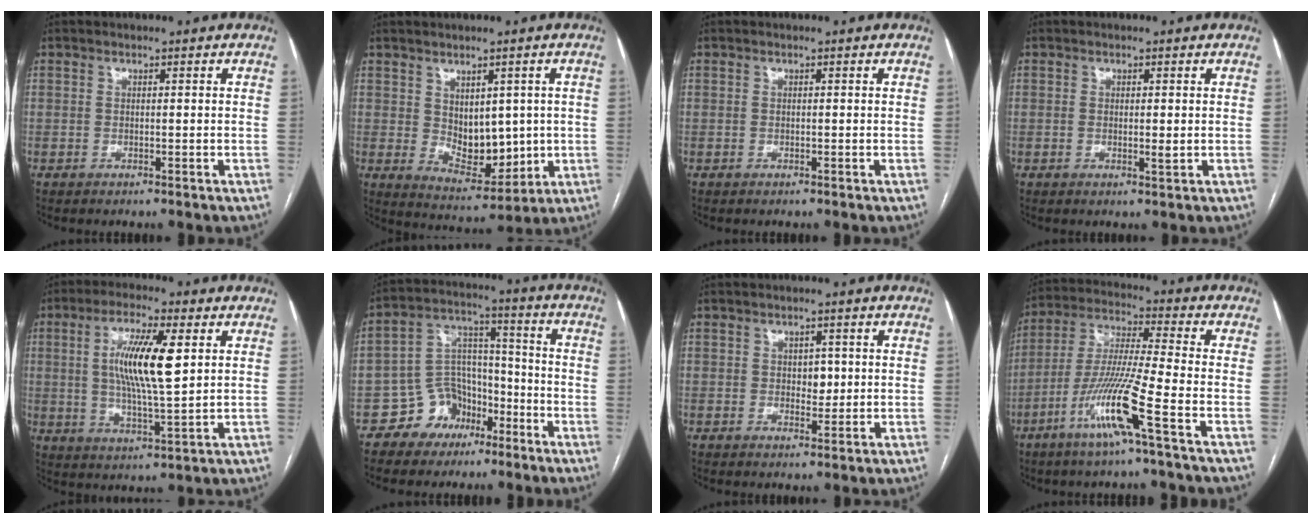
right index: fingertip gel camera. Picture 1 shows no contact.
{"total": 7.5, "force": [0.5, 4.3, 6.1], "torque": [-0.088, -0.004, 0.030]}
{"total": 0.0}
{"total": 1.5, "force": [0.0, 0.3, 1.5], "torque": [-0.025, -0.005, 0.001]}
{"total": 11.1, "force": [2.4, 1.6, 10.8], "torque": [-0.200, 0.000, 0.042]}
{"total": 9.1, "force": [-5.4, 6.9, 2.3], "torque": [-0.045, 0.039, -0.087]}
{"total": 2.2, "force": [0.3, 1.5, 1.6], "torque": [-0.016, 0.000, 0.006]}
{"total": 12.2, "force": [-5.8, -1.3, 10.7], "torque": [-0.216, -0.013, -0.117]}